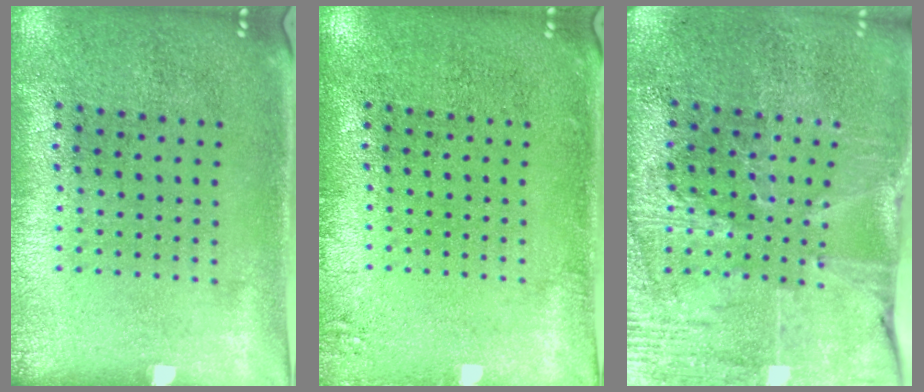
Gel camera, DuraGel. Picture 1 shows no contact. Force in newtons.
{"total": 1.3, "press": 1.2, "slide": 0.3}
{"total": 3.2, "press": 3.1, "slide": 0.5}